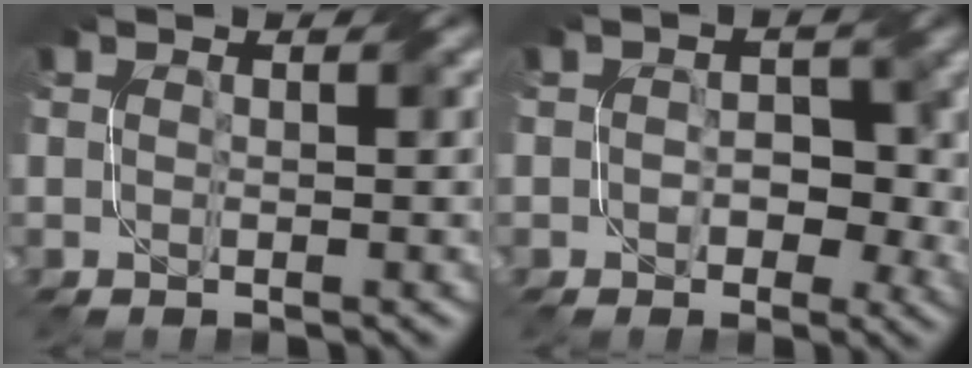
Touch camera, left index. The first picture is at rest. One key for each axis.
{"total": 3.7, "fx": -0.2, "fy": 2.7, "fz": 2.4, "tx": -0.014, "ty": 0.000, "tz": 0.004}